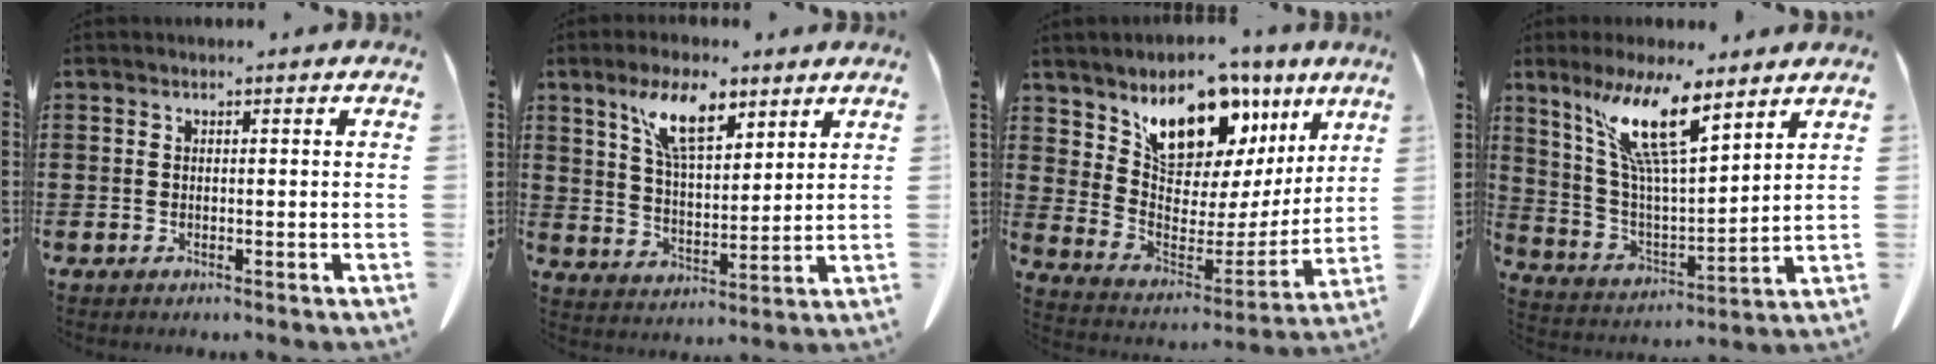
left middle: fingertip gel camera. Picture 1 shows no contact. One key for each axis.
{"total": 9.7, "fx": 6.4, "fy": 3.5, "fz": 6.3, "tx": -0.125, "ty": -0.011, "tz": 0.113}
{"total": 11.0, "fx": 8.4, "fy": 5.4, "fz": 4.5, "tx": -0.104, "ty": -0.062, "tz": 0.150}
{"total": 12.7, "fx": 8.1, "fy": 2.9, "fz": 9.4, "tx": -0.208, "ty": -0.024, "tz": 0.143}